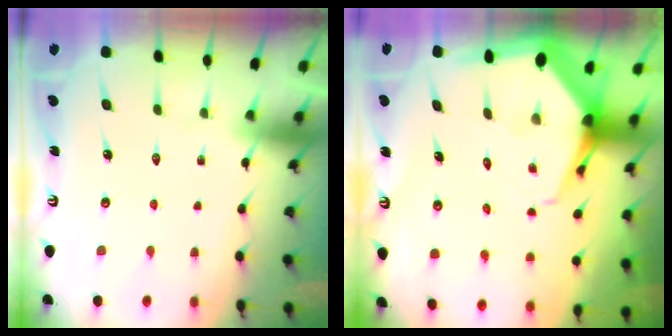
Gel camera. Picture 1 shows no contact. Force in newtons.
{"total": 7.2, "press": 7.2, "slide": 0.8}